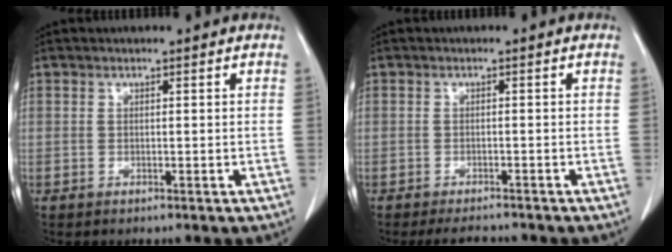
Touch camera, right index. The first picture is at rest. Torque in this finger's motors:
{"motor_torque": [-0.07, -0.08, -0.06, 0.01]}